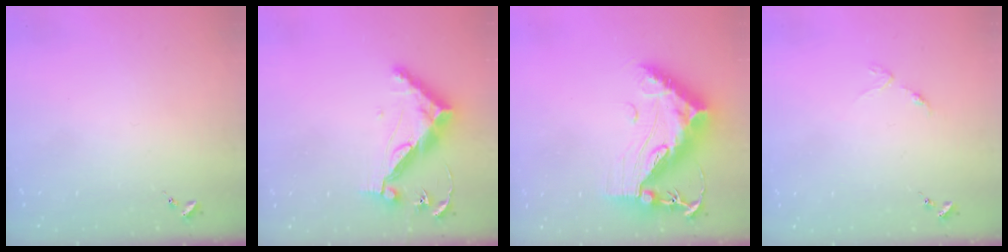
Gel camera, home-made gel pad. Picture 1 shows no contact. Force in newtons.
{"total": 13.0, "press": 13.0, "slide": 0.6}
{"total": 19.1, "press": 19.1, "slide": 1.6}
{"total": 3.1, "press": 3.0, "slide": 0.5}